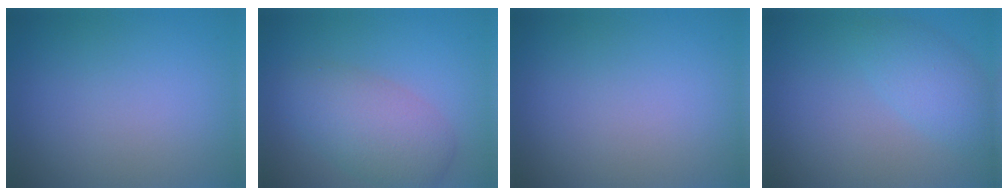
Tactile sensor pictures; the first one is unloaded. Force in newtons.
{"total": 5.0, "press": 5.0, "slide": 0.2}
{"total": 0.0}
{"total": 2.8, "press": 2.8, "slide": 0.1}